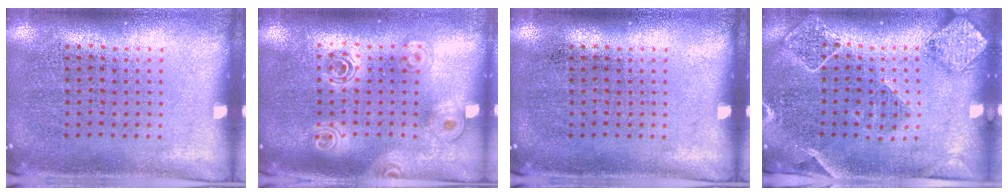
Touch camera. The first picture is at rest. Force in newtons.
{"total": 1.5, "press": 1.4, "slide": 0.7}
{"total": 0.0}
{"total": 2.0, "press": 1.9, "slide": 0.7}